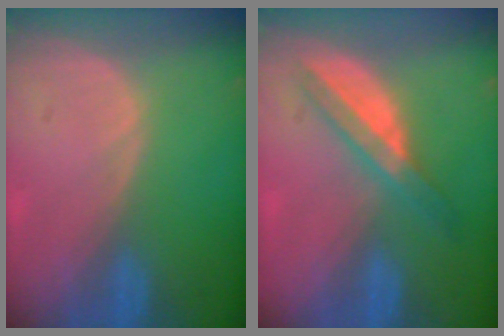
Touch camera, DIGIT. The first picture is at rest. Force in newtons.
{"total": 6.0, "press": 5.2, "slide": 2.9}